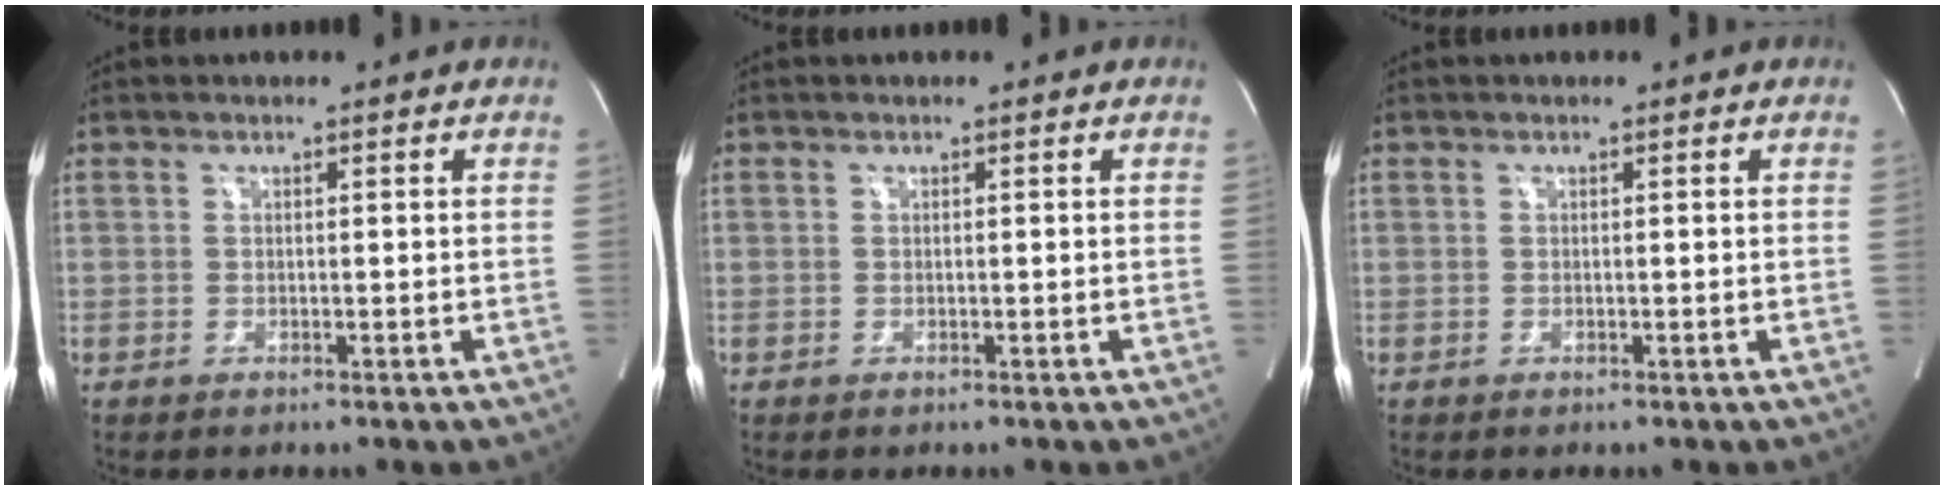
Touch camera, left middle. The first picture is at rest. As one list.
[{"total": 0.0}, {"total": 0.0}]